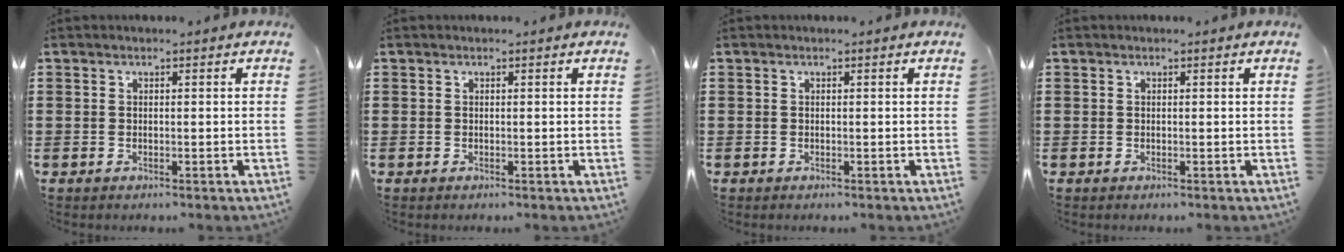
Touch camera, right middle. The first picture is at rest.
{"total": 0.0}
{"total": 0.0}
{"total": 0.0}